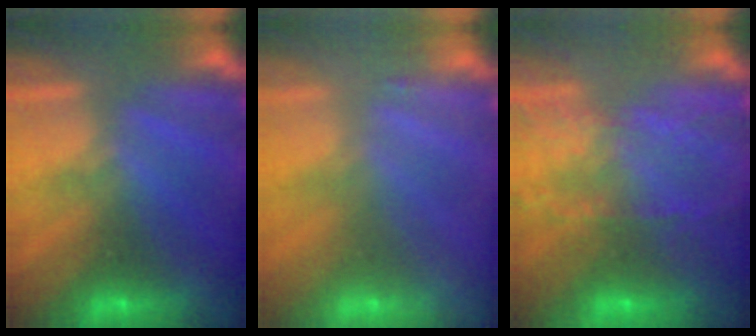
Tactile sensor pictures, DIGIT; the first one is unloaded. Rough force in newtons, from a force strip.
{"total": 2.3}
{"total": 9.6}